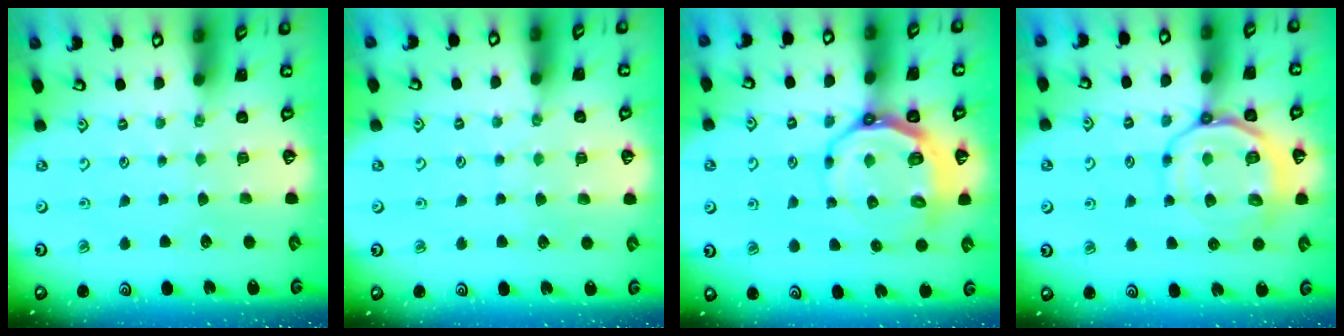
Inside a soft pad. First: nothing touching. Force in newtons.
{"total": 3.9, "press": 3.8, "slide": 0.5}
{"total": 10.0, "press": 9.2, "slide": 3.8}
{"total": 11.8, "press": 11.6, "slide": 2.2}